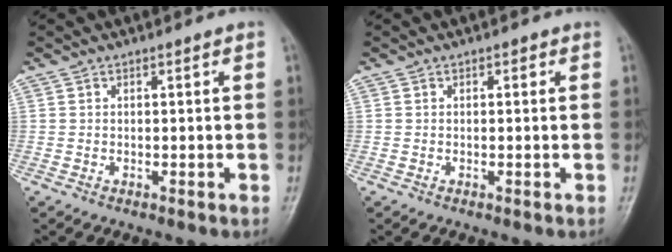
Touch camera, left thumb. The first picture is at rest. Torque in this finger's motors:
{"motor_torque": [0.01, 0.01, 0.00, 0.00, 0.00]}